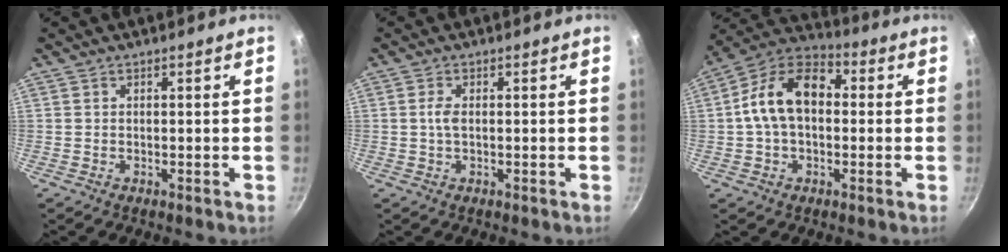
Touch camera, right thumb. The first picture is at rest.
{"total": 2.0, "force": [0.0, 0.9, 1.8], "torque": [-0.042, 0.003, -0.001]}
{"total": 13.9, "force": [0.8, 9.2, 10.4], "torque": [-0.151, 0.039, -0.007]}